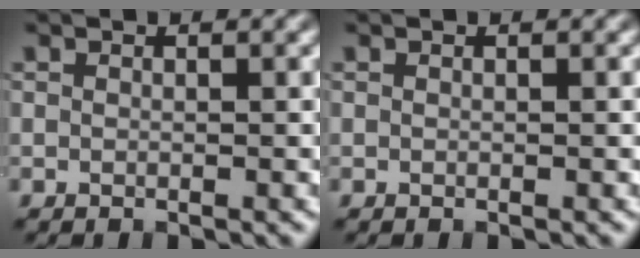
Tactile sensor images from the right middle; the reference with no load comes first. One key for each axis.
{"total": 0.0}